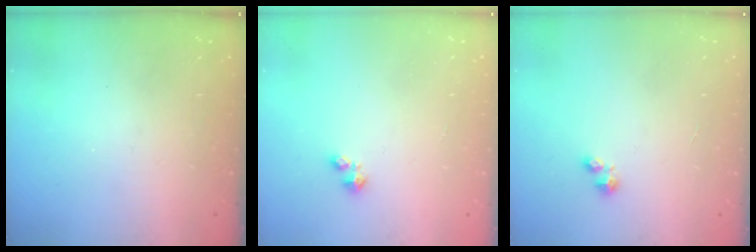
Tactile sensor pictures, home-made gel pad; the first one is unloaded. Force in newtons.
{"total": 1.1, "press": 1.1, "slide": 0.3}
{"total": 1.9, "press": 1.8, "slide": 0.2}